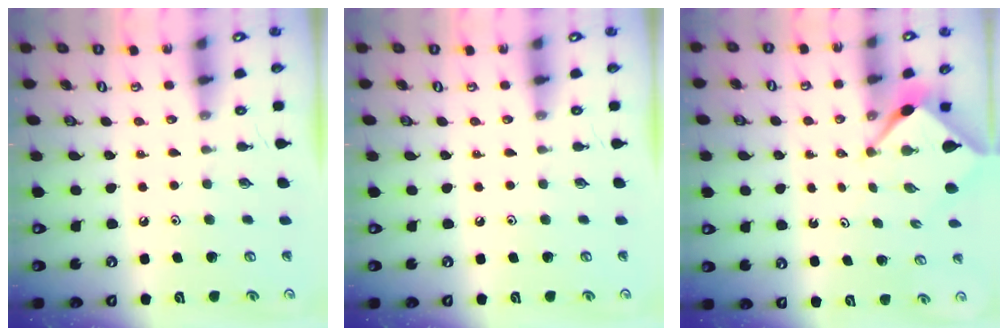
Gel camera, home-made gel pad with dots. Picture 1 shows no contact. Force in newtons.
{"total": 0.0}
{"total": 2.1, "press": 2.1, "slide": 0.3}